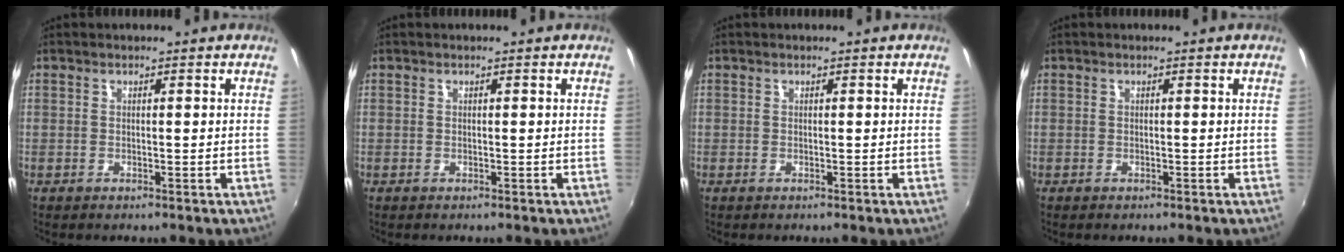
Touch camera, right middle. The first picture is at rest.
{"total": 0.0}
{"total": 0.0}
{"total": 0.0}